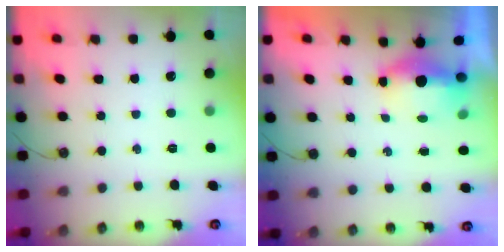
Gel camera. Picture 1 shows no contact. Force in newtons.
{"total": 7.7, "press": 5.5, "slide": 5.4}